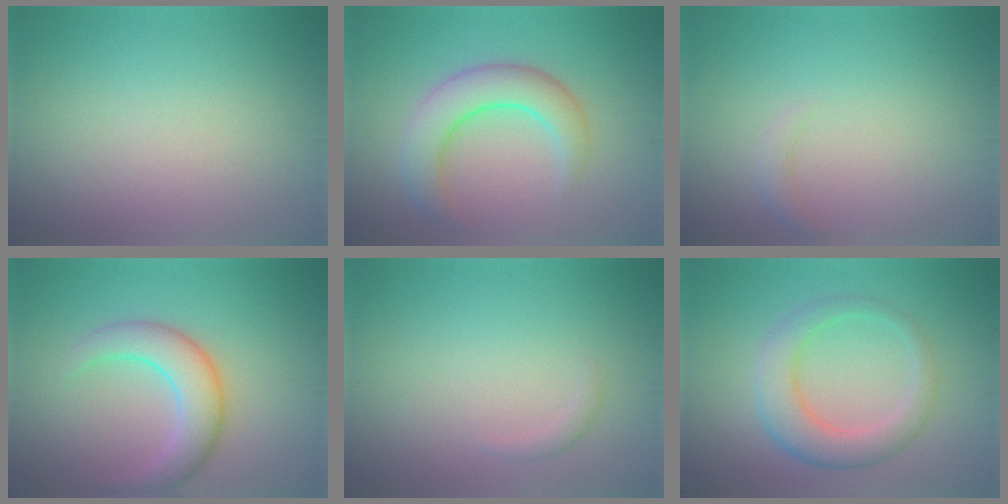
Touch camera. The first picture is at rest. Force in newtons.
{"total": 5.5, "press": 5.5, "slide": 0.3}
{"total": 0.9, "press": 0.9, "slide": 0.2}
{"total": 5.2, "press": 5.2, "slide": 0.1}
{"total": 0.8, "press": 0.8, "slide": 0.1}
{"total": 4.8, "press": 4.8, "slide": 0.1}